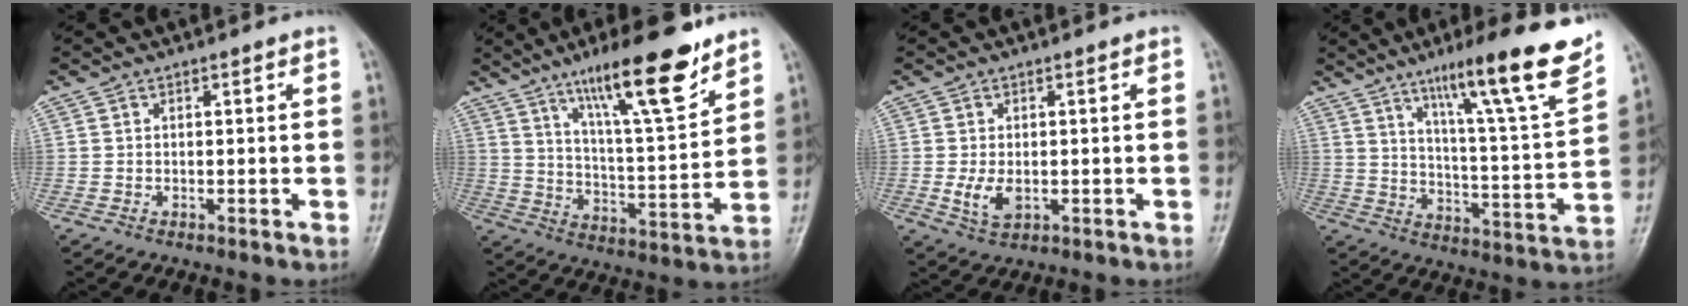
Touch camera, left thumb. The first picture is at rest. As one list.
[{"total": 17.9, "force": [11.8, 3.6, 13.0], "torque": [-0.187, -0.064, 0.198]}, {"total": 4.3, "force": [-0.6, 2.6, 3.4], "torque": [-0.065, -0.009, -0.006]}, {"total": 19.4, "force": [12.8, 1.4, 14.5], "torque": [-0.196, -0.064, 0.197]}]